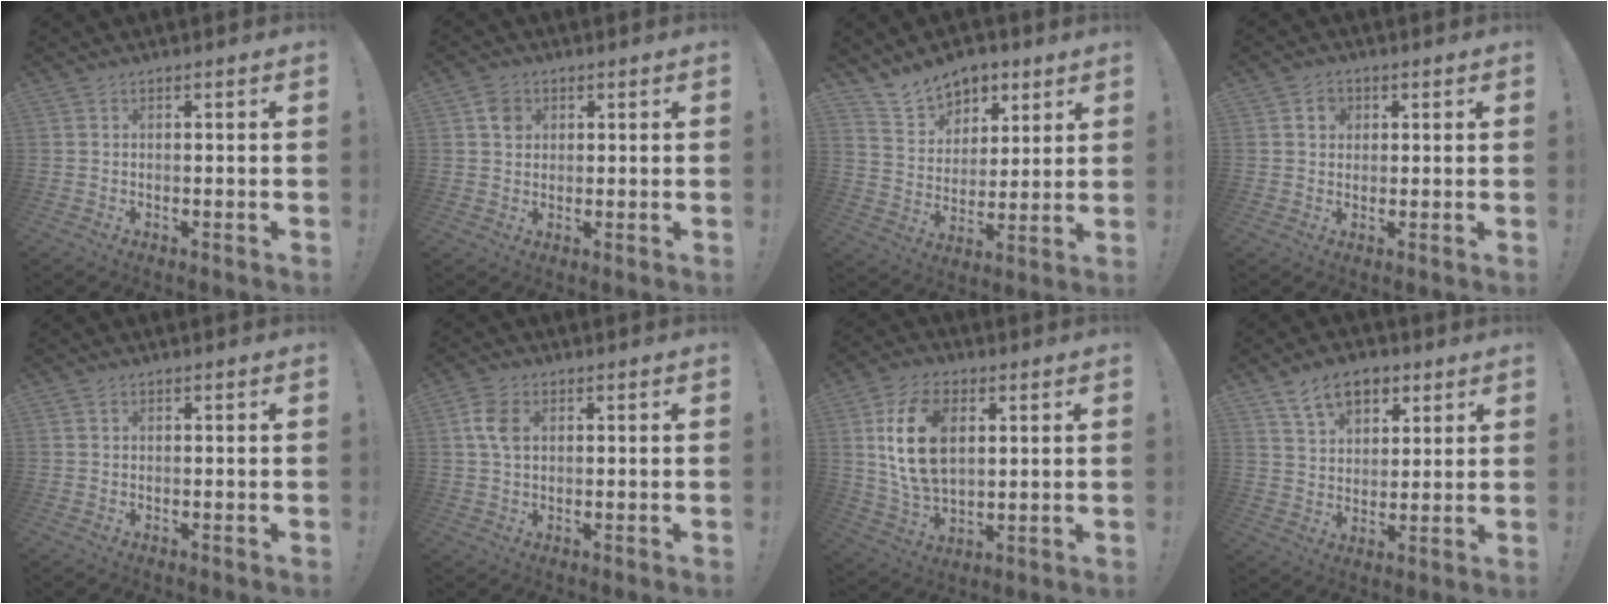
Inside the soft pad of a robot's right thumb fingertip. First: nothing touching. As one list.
[{"total": 4.6, "force": [1.6, 4.0, 1.6], "torque": [-0.011, 0.000, 0.028]}, {"total": 12.1, "force": [9.1, 7.4, 2.8], "torque": [-0.044, -0.068, 0.176]}, {"total": 3.7, "force": [1.2, 3.1, 1.6], "torque": [-0.015, -0.002, 0.020]}, {"total": 0.0}, {"total": 6.8, "force": [1.6, 4.6, 4.8], "torque": [-0.092, 0.002, 0.028]}, {"total": 17.4, "force": [4.2, 11.3, 12.5], "torque": [-0.232, -0.001, 0.075]}, {"total": 11.8, "force": [6.7, 7.7, 5.9], "torque": [-0.082, -0.028, 0.126]}]